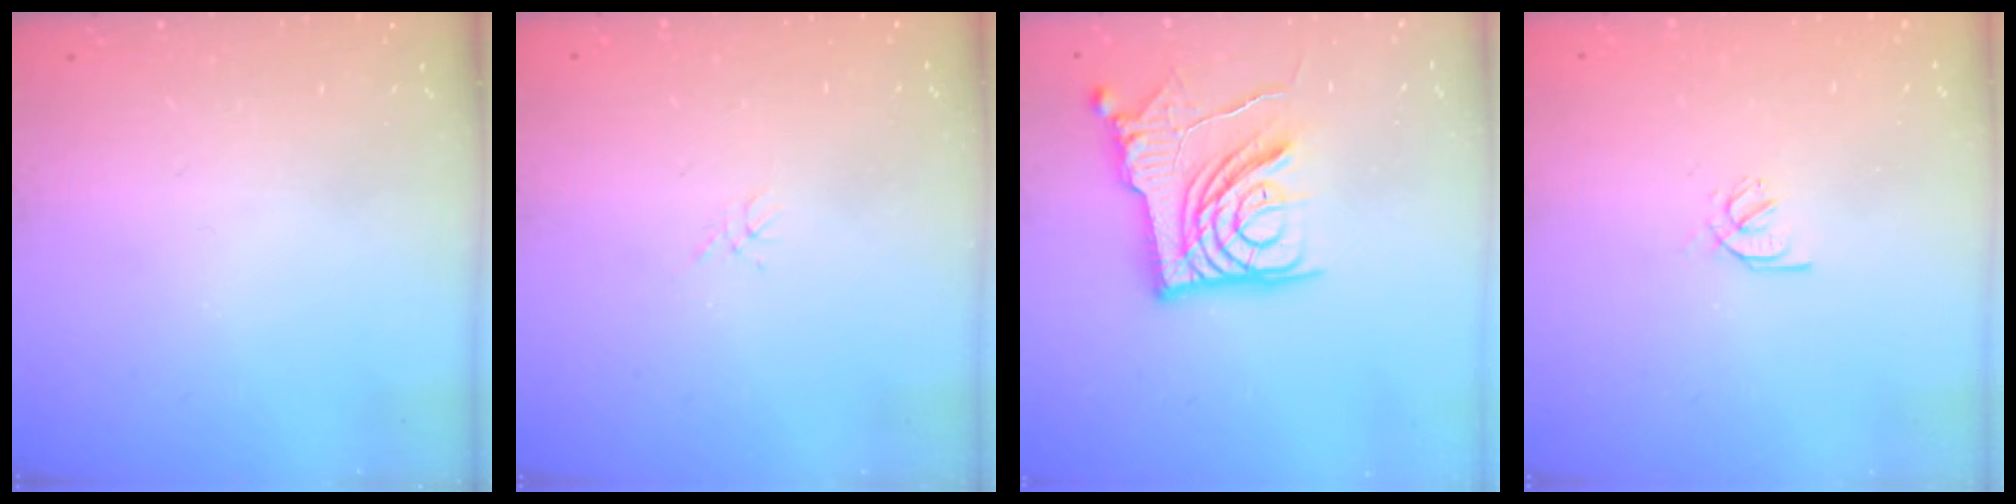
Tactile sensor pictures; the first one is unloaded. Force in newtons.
{"total": 0.0}
{"total": 14.2, "press": 14.1, "slide": 1.1}
{"total": 2.1, "press": 2.1, "slide": 0.2}